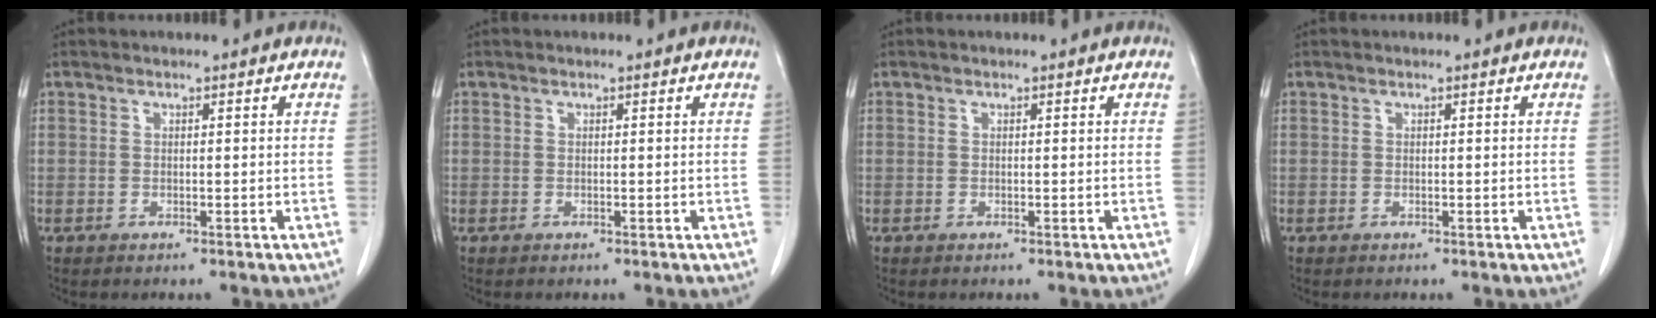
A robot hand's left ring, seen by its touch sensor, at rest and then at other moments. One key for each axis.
{"total": 0.0}
{"total": 0.0}
{"total": 0.0}